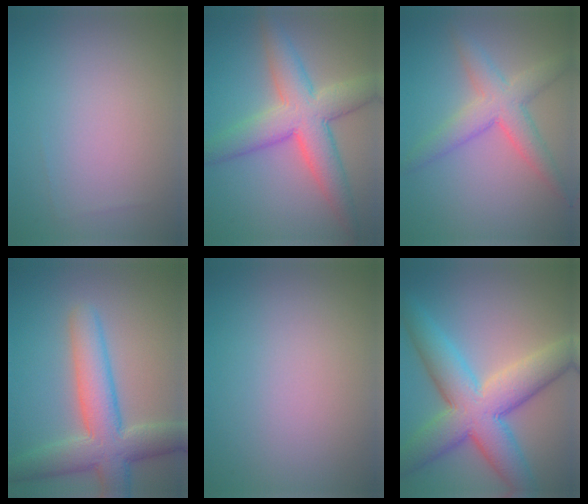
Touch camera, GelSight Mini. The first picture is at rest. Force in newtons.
{"total": 7.2, "press": 7.2, "slide": 0.2}
{"total": 4.5, "press": 4.5, "slide": 0.0}
{"total": 7.3, "press": 7.3, "slide": 0.2}
{"total": 0.0}
{"total": 10.0, "press": 10.0, "slide": 0.2}